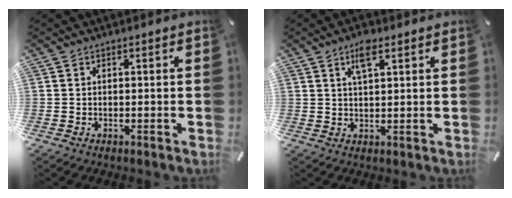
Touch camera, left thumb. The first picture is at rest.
{"total": 4.8, "force": [2.6, 1.7, 3.6], "torque": [-0.070, 0.002, 0.044]}